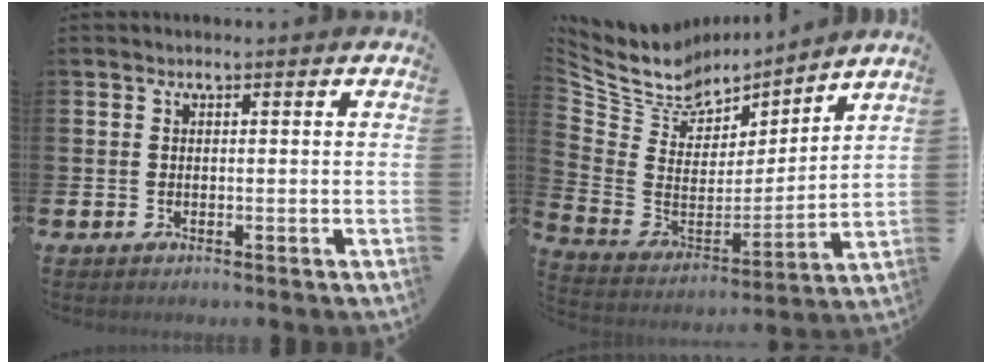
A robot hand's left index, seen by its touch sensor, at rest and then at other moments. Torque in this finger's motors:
{"motor_torque": [0.78, -1.36, 0.23, 0.01]}